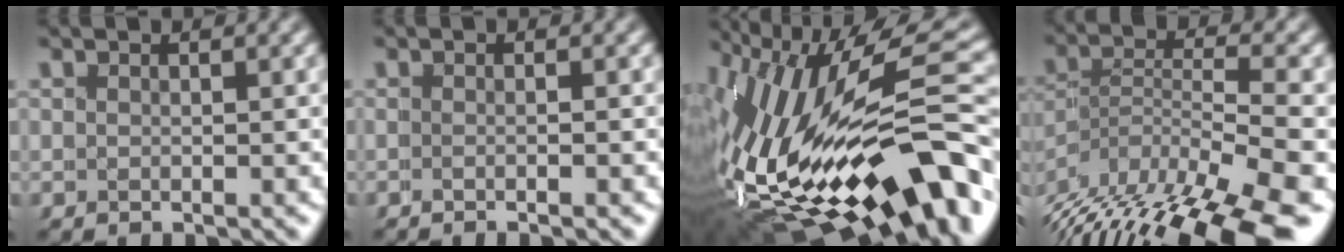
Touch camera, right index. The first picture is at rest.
{"total": 1.4, "force": [-0.7, -0.2, 1.1], "torque": [0.000, 0.012, -0.018]}
{"total": 15.7, "force": [-4.2, 6.7, 13.5], "torque": [-0.226, -0.021, -0.040]}
{"total": 9.9, "force": [-4.9, 4.3, 7.4], "torque": [-0.137, -0.034, -0.064]}